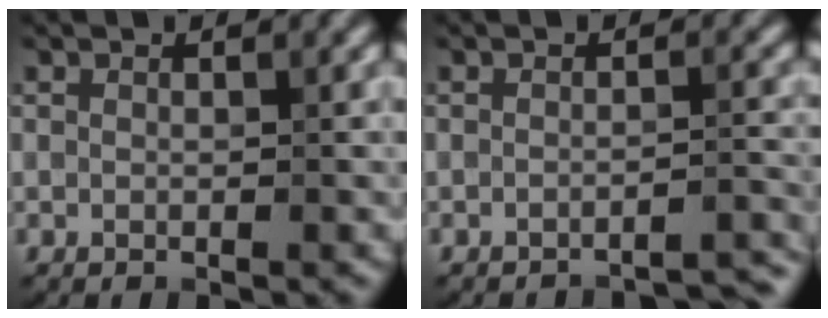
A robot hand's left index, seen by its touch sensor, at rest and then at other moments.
{"total": 3.7, "force": [-3.4, 0.4, 1.2], "torque": [-0.002, 0.012, -0.046]}